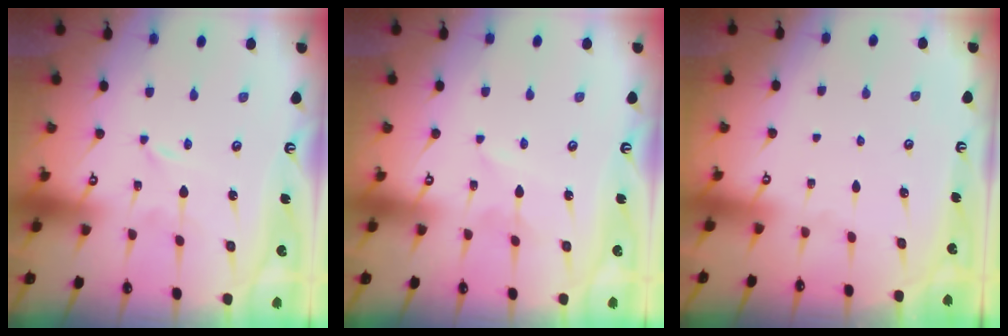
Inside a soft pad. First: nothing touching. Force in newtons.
{"total": 2.3, "press": 2.3, "slide": 0.2}
{"total": 0.0}